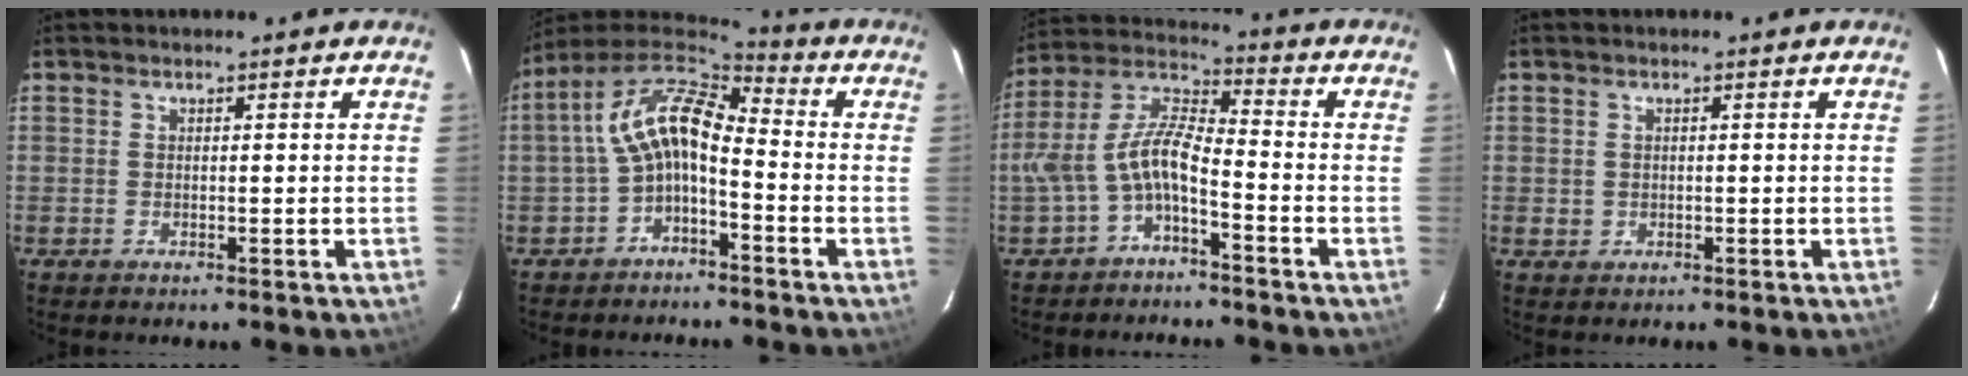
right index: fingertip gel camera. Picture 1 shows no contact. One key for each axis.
{"total": 11.0, "fx": -2.4, "fy": 5.3, "fz": 9.3, "tx": -0.192, "ty": 0.021, "tz": -0.047}
{"total": 9.1, "fx": -4.0, "fy": 3.0, "fz": 7.6, "tx": -0.174, "ty": 0.017, "tz": -0.076}
{"total": 1.6, "fx": 0.0, "fy": 1.6, "fz": 0.2, "tx": -0.002, "ty": 0.003, "tz": 0.005}